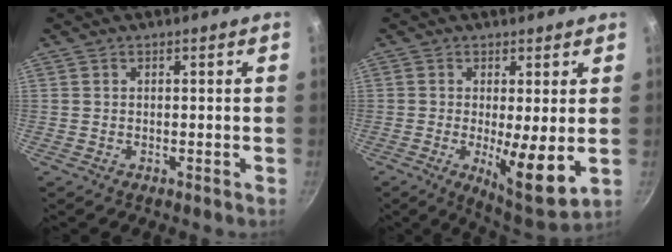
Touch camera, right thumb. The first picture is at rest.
{"total": 9.9, "force": [-0.6, 2.5, 9.6], "torque": [-0.139, -0.028, -0.001]}